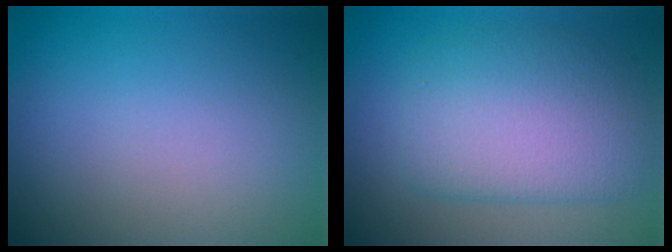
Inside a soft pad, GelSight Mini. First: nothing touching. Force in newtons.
{"total": 6.0, "press": 6.0, "slide": 0.2}